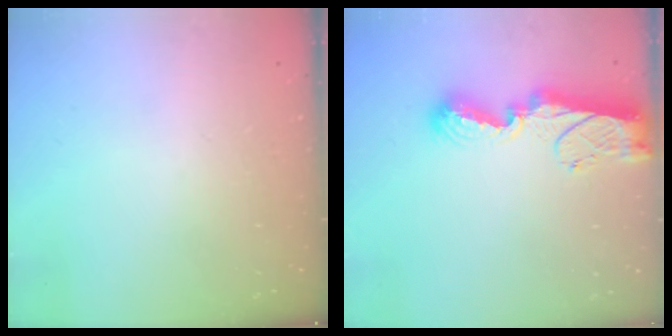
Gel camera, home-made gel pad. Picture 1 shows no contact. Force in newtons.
{"total": 11.3, "press": 11.2, "slide": 1.0}